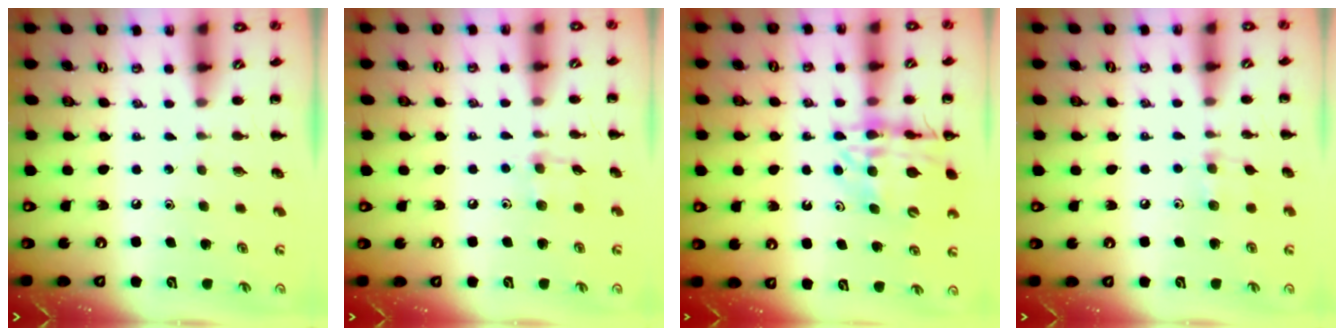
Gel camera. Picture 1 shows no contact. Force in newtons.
{"total": 5.0, "press": 4.9, "slide": 1.2}
{"total": 16.3, "press": 16.0, "slide": 3.1}
{"total": 5.6, "press": 5.5, "slide": 1.1}